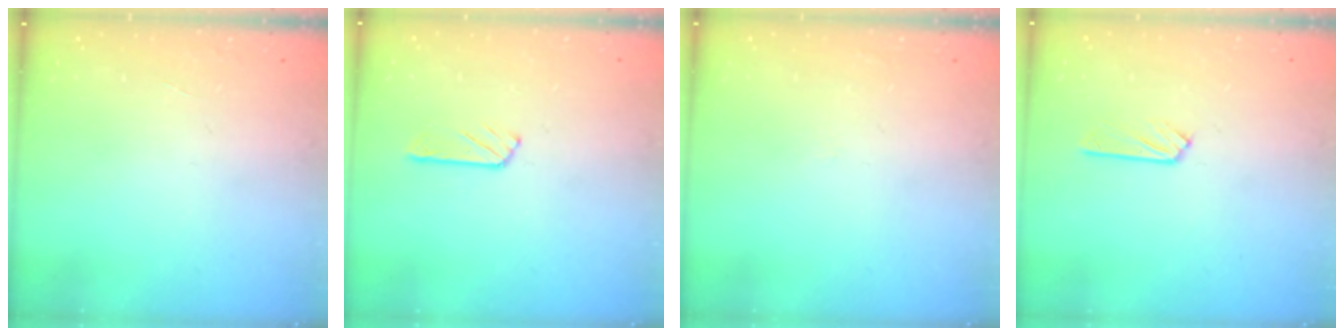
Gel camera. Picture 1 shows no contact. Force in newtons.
{"total": 2.9, "press": 2.9, "slide": 0.3}
{"total": 2.5, "press": 2.5, "slide": 0.3}
{"total": 2.5, "press": 2.5, "slide": 0.3}